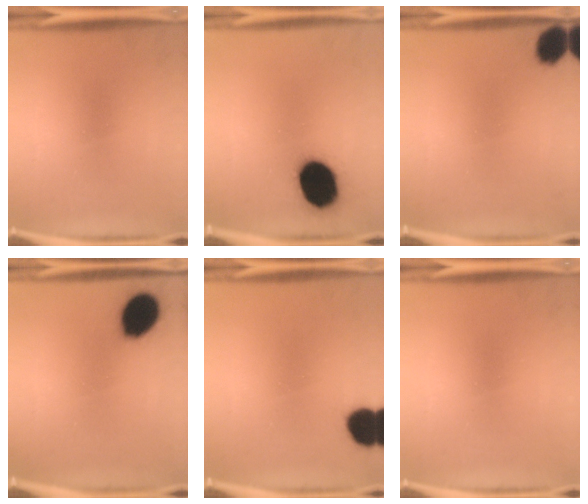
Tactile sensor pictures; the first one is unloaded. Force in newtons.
{"total": 16.3}
{"total": 6.7}
{"total": 12.0}
{"total": 9.1}
{"total": 0.0}